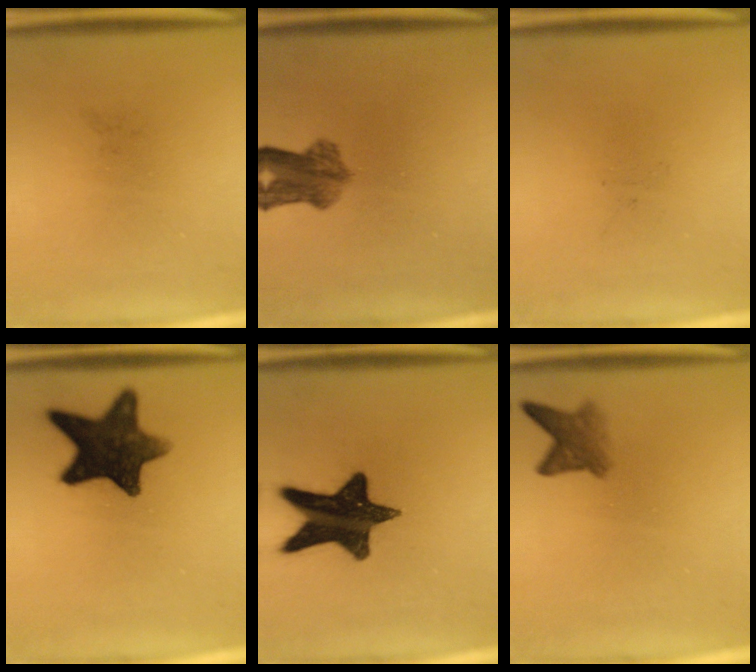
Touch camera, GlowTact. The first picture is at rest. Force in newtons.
{"total": 5.7}
{"total": 0.0}
{"total": 13.5}
{"total": 15.6}
{"total": 3.4}